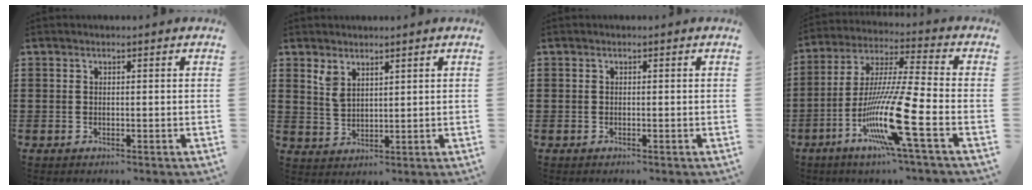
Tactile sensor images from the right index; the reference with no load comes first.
{"total": 3.1, "force": [2.3, 1.4, 1.6], "torque": [-0.036, 0.003, 0.043]}
{"total": 0.0}
{"total": 15.2, "force": [-6.5, 0.4, 13.8], "torque": [-0.293, -0.018, -0.128]}